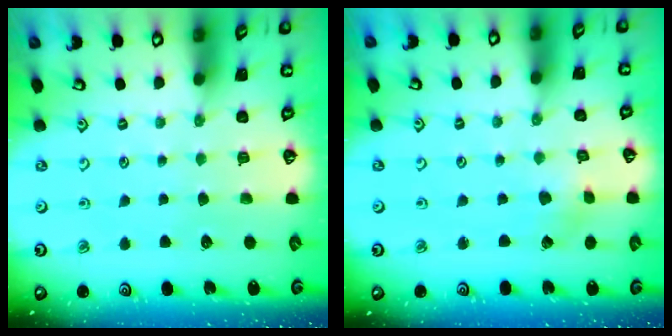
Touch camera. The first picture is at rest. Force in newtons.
{"total": 1.4, "press": 1.3, "slide": 0.3}